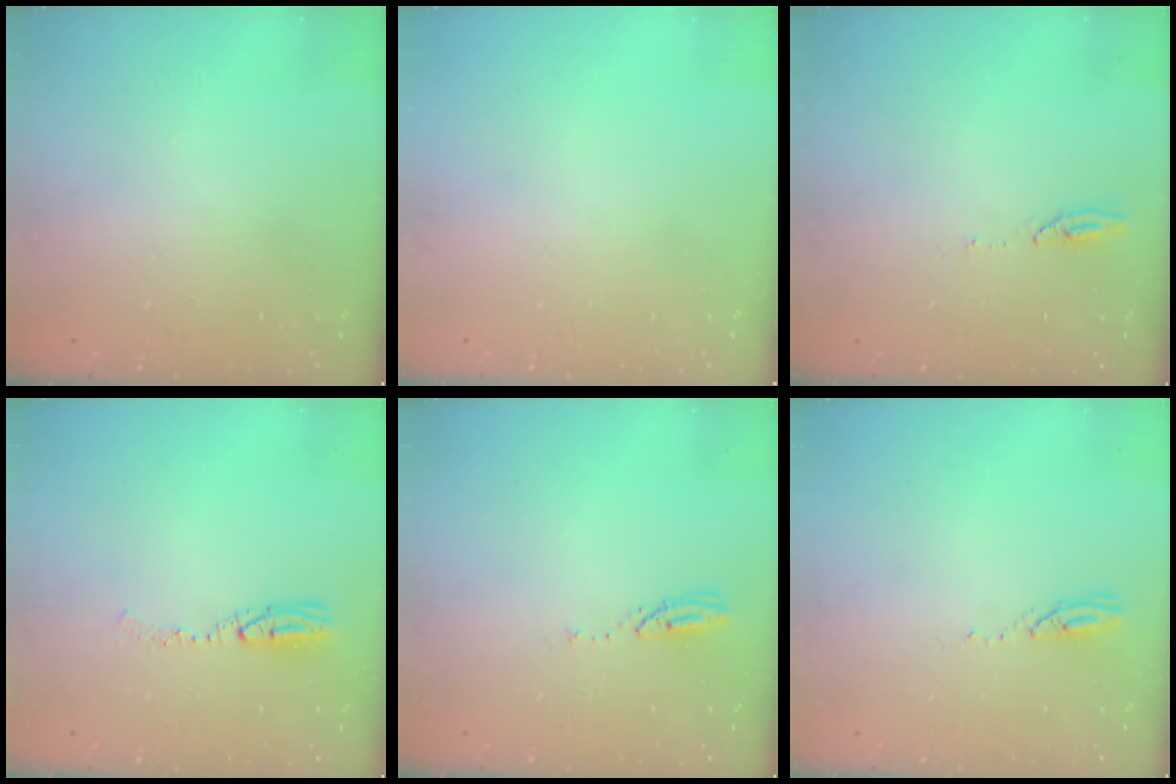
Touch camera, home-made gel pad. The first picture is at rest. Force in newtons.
{"total": 0.0}
{"total": 3.3, "press": 3.3, "slide": 0.3}
{"total": 6.3, "press": 6.0, "slide": 1.7}
{"total": 3.0, "press": 2.9, "slide": 0.3}
{"total": 3.1, "press": 3.1, "slide": 0.3}